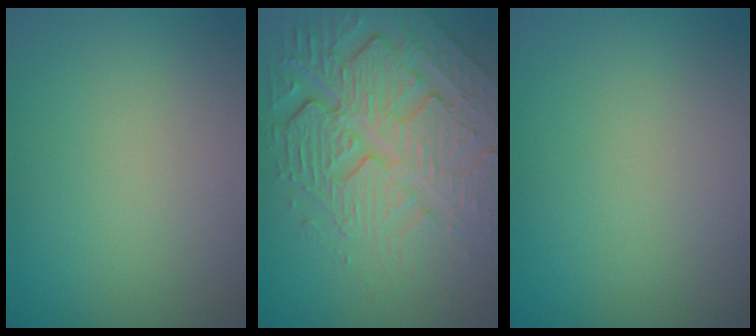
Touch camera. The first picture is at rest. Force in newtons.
{"total": 8.0, "press": 6.0, "slide": 5.3}
{"total": 0.0}